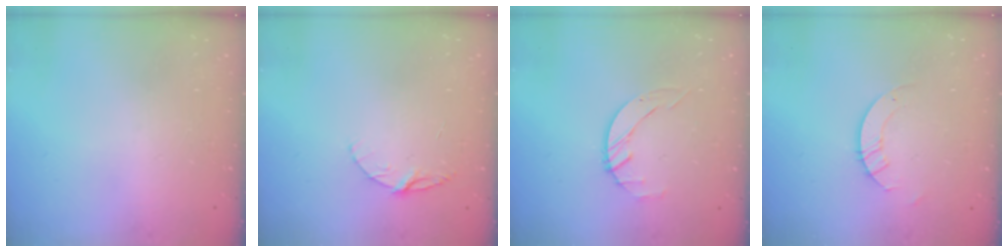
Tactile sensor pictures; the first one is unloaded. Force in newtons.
{"total": 6.0, "press": 6.0, "slide": 0.6}
{"total": 2.0, "press": 2.0, "slide": 0.3}
{"total": 2.6, "press": 2.6, "slide": 0.2}